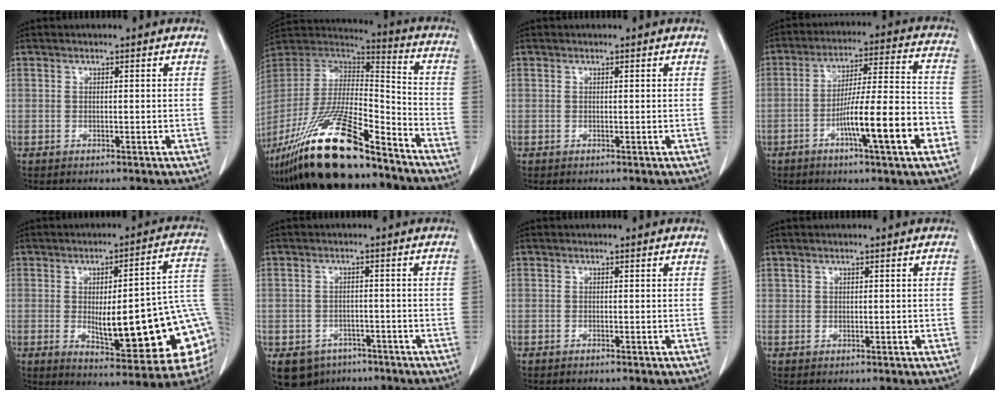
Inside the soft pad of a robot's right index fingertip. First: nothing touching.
{"total": 23.8, "force": [-17.8, 3.7, 15.3], "torque": [-0.306, -0.030, -0.324]}
{"total": 0.0}
{"total": 14.3, "force": [-5.6, 0.6, 13.1], "torque": [-0.213, 0.004, -0.089]}
{"total": 22.8, "force": [-3.1, 4.5, 22.1], "torque": [-0.219, 0.012, -0.027]}
{"total": 7.0, "force": [-4.3, 5.3, 1.5], "torque": [-0.024, 0.006, -0.059]}
{"total": 0.0}
{"total": 0.6, "force": [0.3, 0.6, 0.1], "torque": [0.000, 0.003, 0.006]}